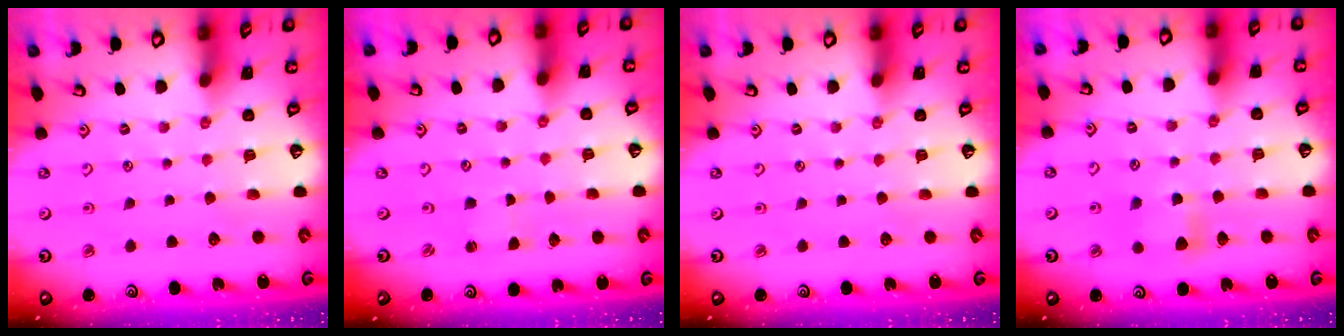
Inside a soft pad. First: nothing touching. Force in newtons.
{"total": 0.0}
{"total": 0.0}
{"total": 5.5, "press": 5.5, "slide": 0.7}